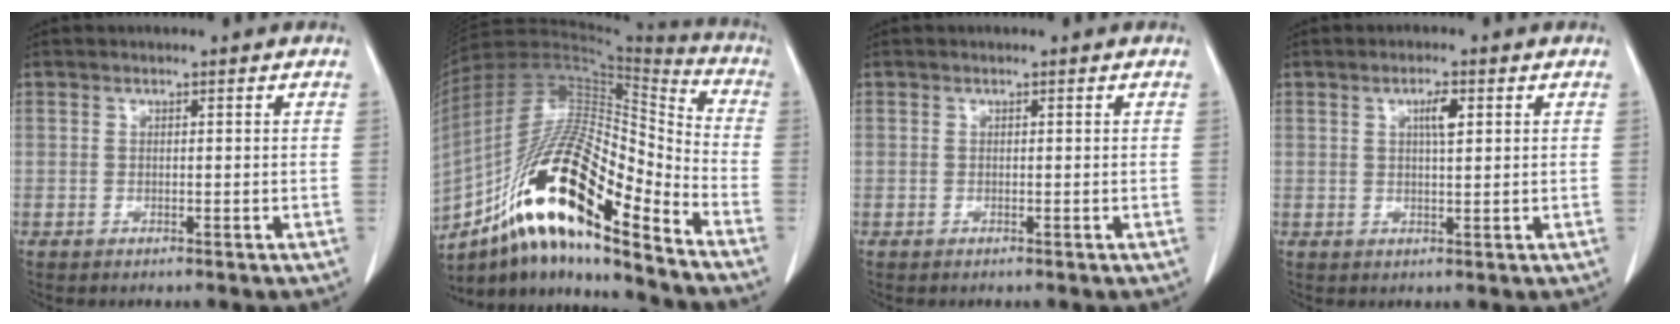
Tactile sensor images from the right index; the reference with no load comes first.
{"total": 22.7, "force": [-13.0, 4.4, 18.1], "torque": [-0.341, -0.002, -0.229]}
{"total": 0.0}
{"total": 2.9, "force": [1.0, 0.5, 2.6], "torque": [-0.046, 0.000, 0.017]}